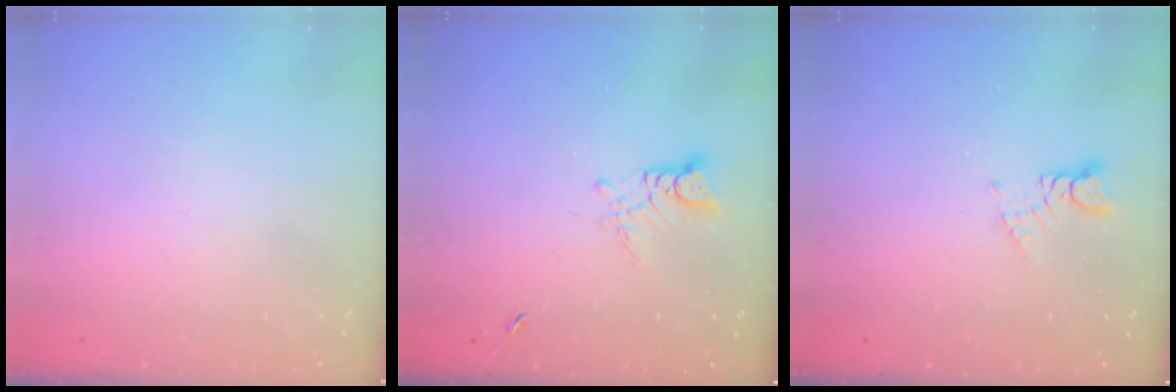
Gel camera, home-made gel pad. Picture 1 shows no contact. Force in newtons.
{"total": 3.0, "press": 3.0, "slide": 0.2}
{"total": 1.6, "press": 1.6, "slide": 0.2}